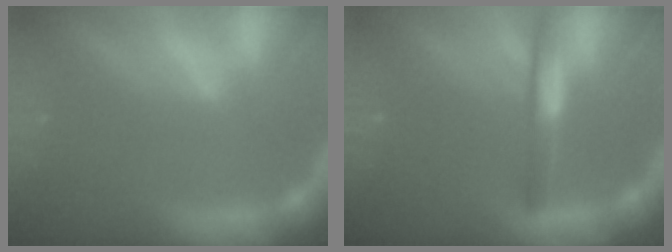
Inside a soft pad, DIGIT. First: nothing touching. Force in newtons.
{"total": 3.0}